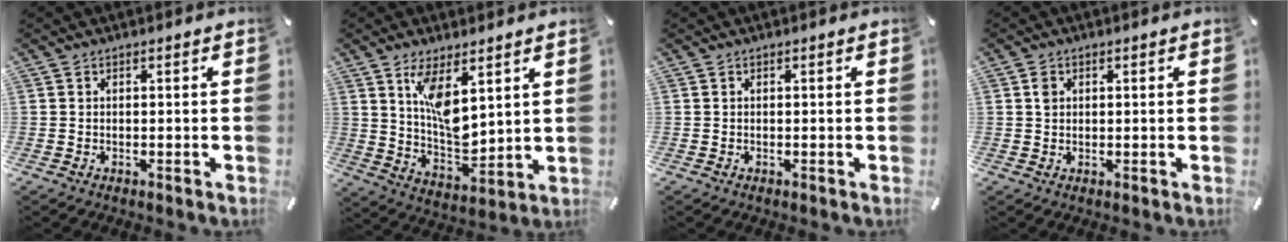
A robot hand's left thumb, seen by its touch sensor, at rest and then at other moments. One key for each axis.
{"total": 10.7, "fx": 5.3, "fy": 5.4, "fz": 7.6, "tx": -0.140, "ty": -0.031, "tz": 0.094}
{"total": 0.0}
{"total": 1.4, "fx": 0.4, "fy": 1.3, "fz": 0.5, "tx": -0.003, "ty": 0.003, "tz": 0.004}